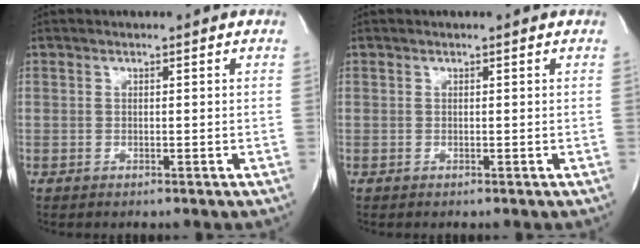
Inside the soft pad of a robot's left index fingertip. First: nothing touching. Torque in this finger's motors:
{"motor_torque": [-0.05, 0.05, 0.00, 0.00]}